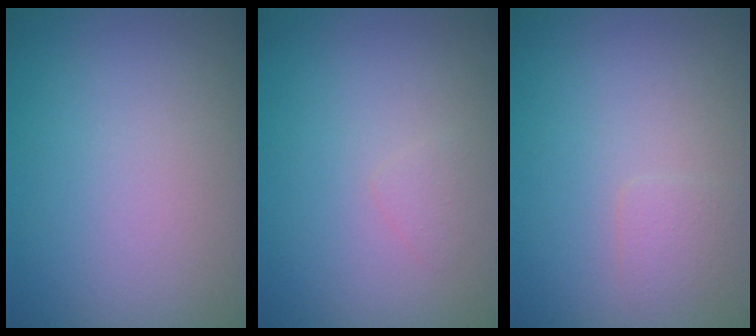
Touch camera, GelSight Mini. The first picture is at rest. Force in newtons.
{"total": 0.7, "press": 0.7, "slide": 0.1}
{"total": 1.1, "press": 1.1, "slide": 0.1}